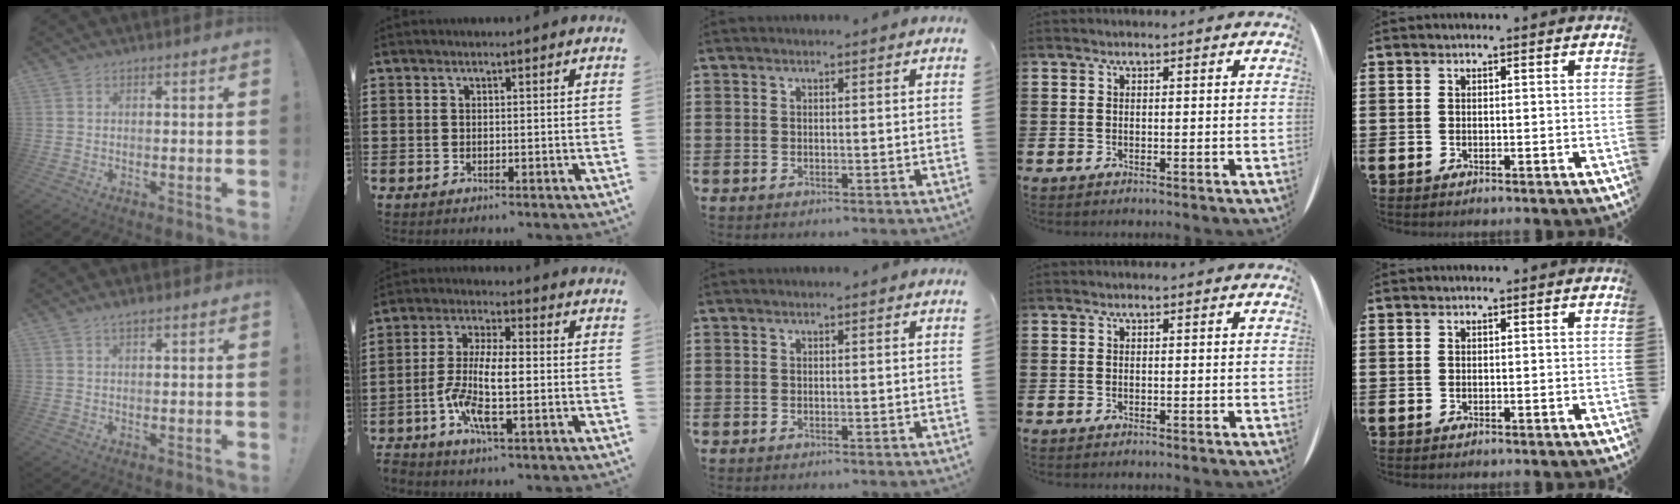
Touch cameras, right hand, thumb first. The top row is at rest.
{"thumb": {"total": 1.5, "force": [1.1, 0.1, 0.9], "torque": [-0.015, -0.002, 0.019]}, "index": {"total": 8.6, "force": [-2.5, 2.2, 7.9], "torque": [-0.172, -0.010, -0.053]}}